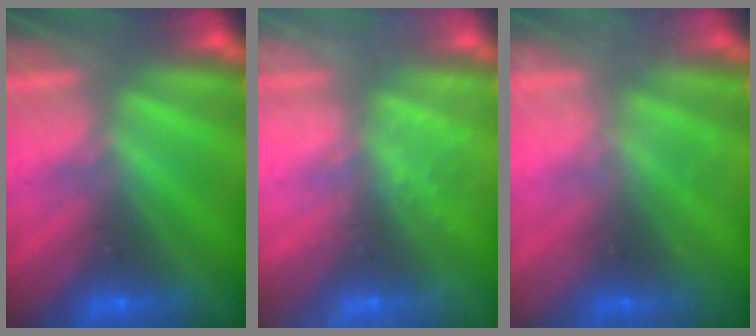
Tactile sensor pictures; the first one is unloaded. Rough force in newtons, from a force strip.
{"total": 2.4}
{"total": 2.2}